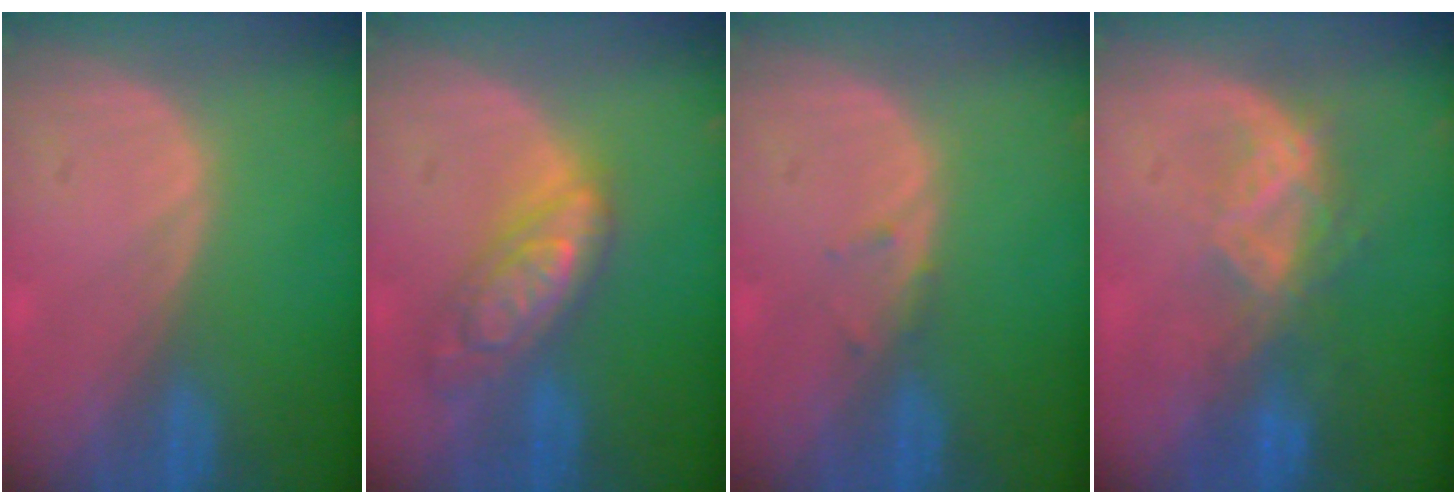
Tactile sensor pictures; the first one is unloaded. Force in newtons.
{"total": 7.2, "press": 7.2, "slide": 0.6}
{"total": 0.8, "press": 0.8, "slide": 0.2}
{"total": 6.7, "press": 5.9, "slide": 3.2}